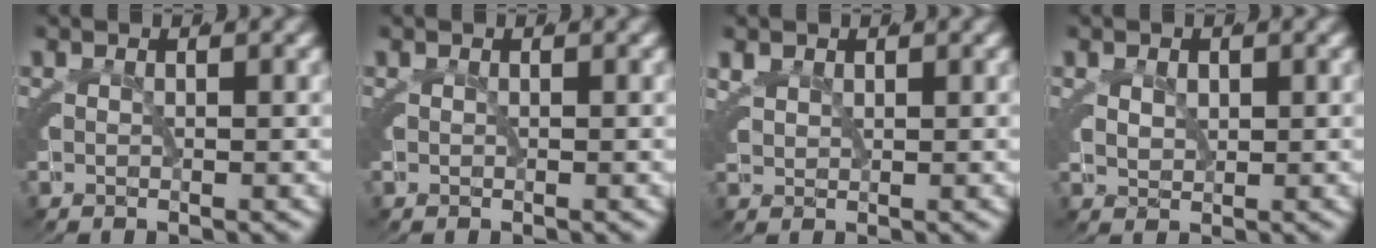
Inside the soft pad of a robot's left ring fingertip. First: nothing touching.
{"total": 0.0}
{"total": 3.3, "force": [1.2, 2.9, 1.0], "torque": [-0.039, -0.012, 0.023]}
{"total": 1.7, "force": [0.2, 1.6, 0.4], "torque": [-0.014, -0.009, 0.005]}